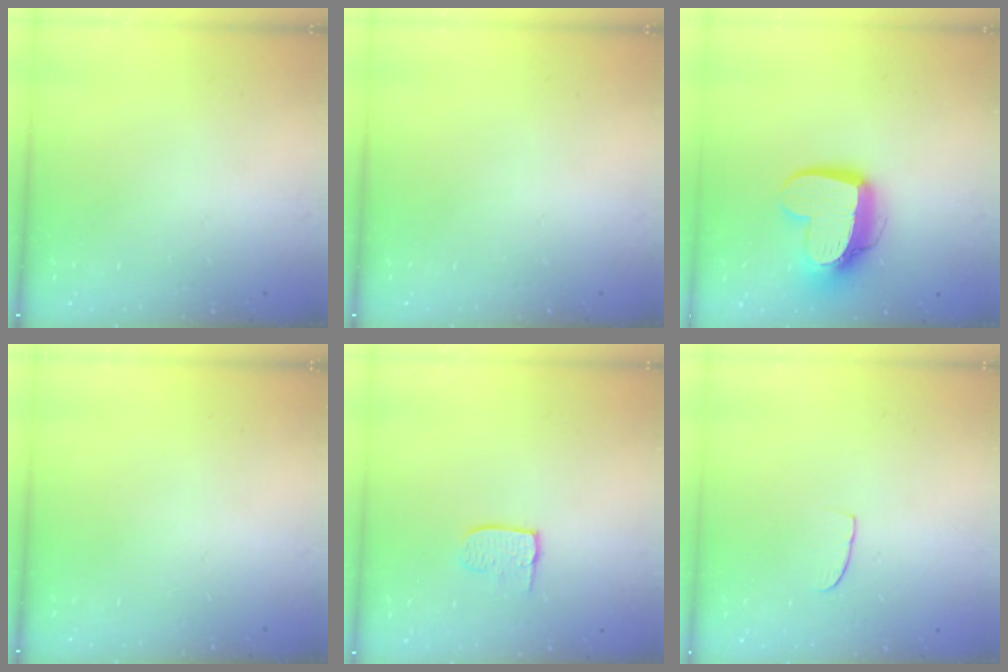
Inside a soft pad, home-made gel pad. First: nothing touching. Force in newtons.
{"total": 0.0}
{"total": 14.0, "press": 13.9, "slide": 1.3}
{"total": 0.0}
{"total": 7.7, "press": 7.7, "slide": 0.6}
{"total": 5.2, "press": 5.2, "slide": 0.3}